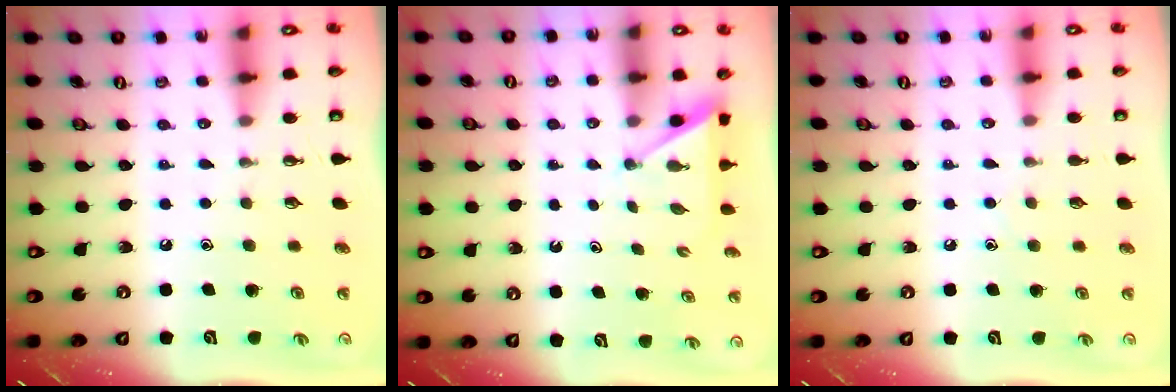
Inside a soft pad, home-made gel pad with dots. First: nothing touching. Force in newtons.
{"total": 2.9, "press": 2.9, "slide": 0.2}
{"total": 5.4, "press": 5.4, "slide": 0.6}